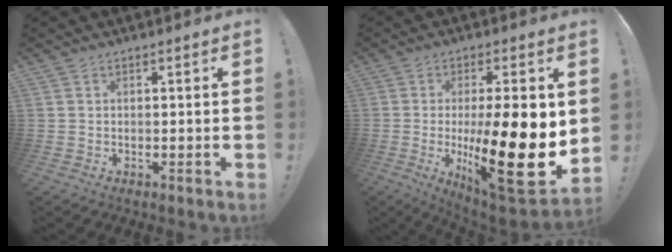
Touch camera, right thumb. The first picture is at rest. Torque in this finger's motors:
{"motor_torque": [2.49, 2.52, 2.76, -0.01, 0.23]}